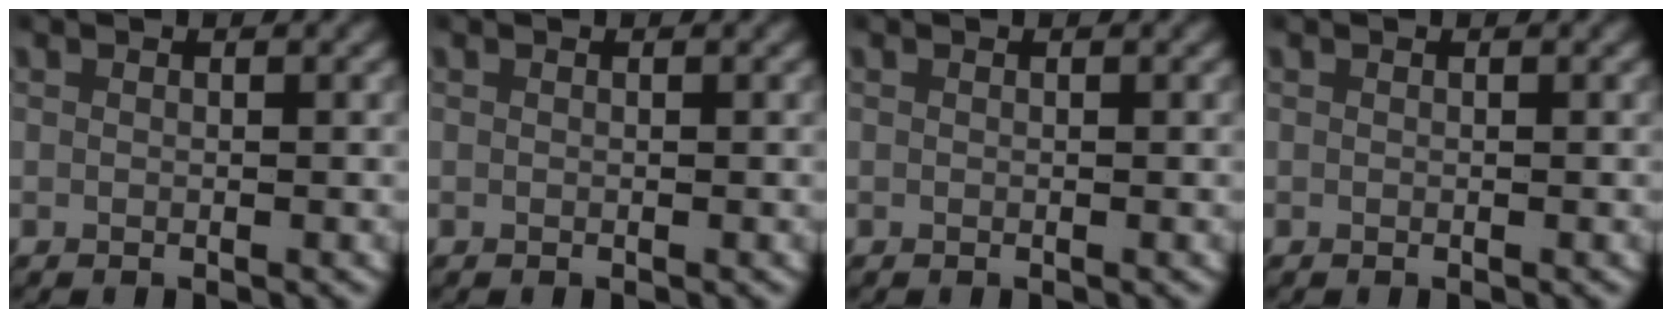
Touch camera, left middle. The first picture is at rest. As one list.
[{"total": 0.0}, {"total": 0.0}, {"total": 0.0}]